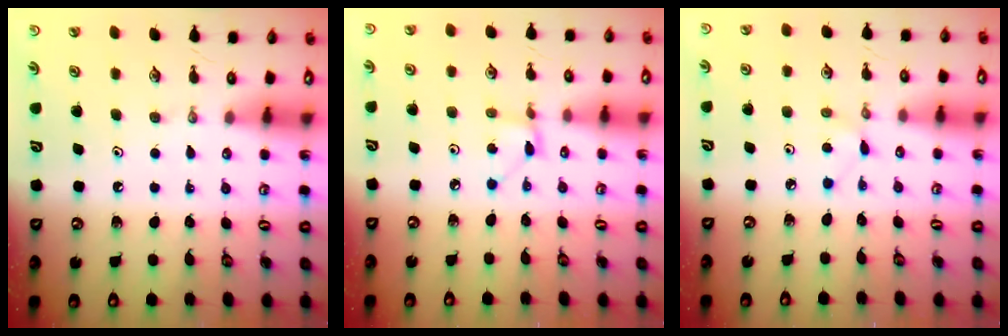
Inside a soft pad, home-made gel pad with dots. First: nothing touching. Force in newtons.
{"total": 2.1, "press": 2.0, "slide": 0.2}
{"total": 2.2, "press": 2.2, "slide": 0.3}